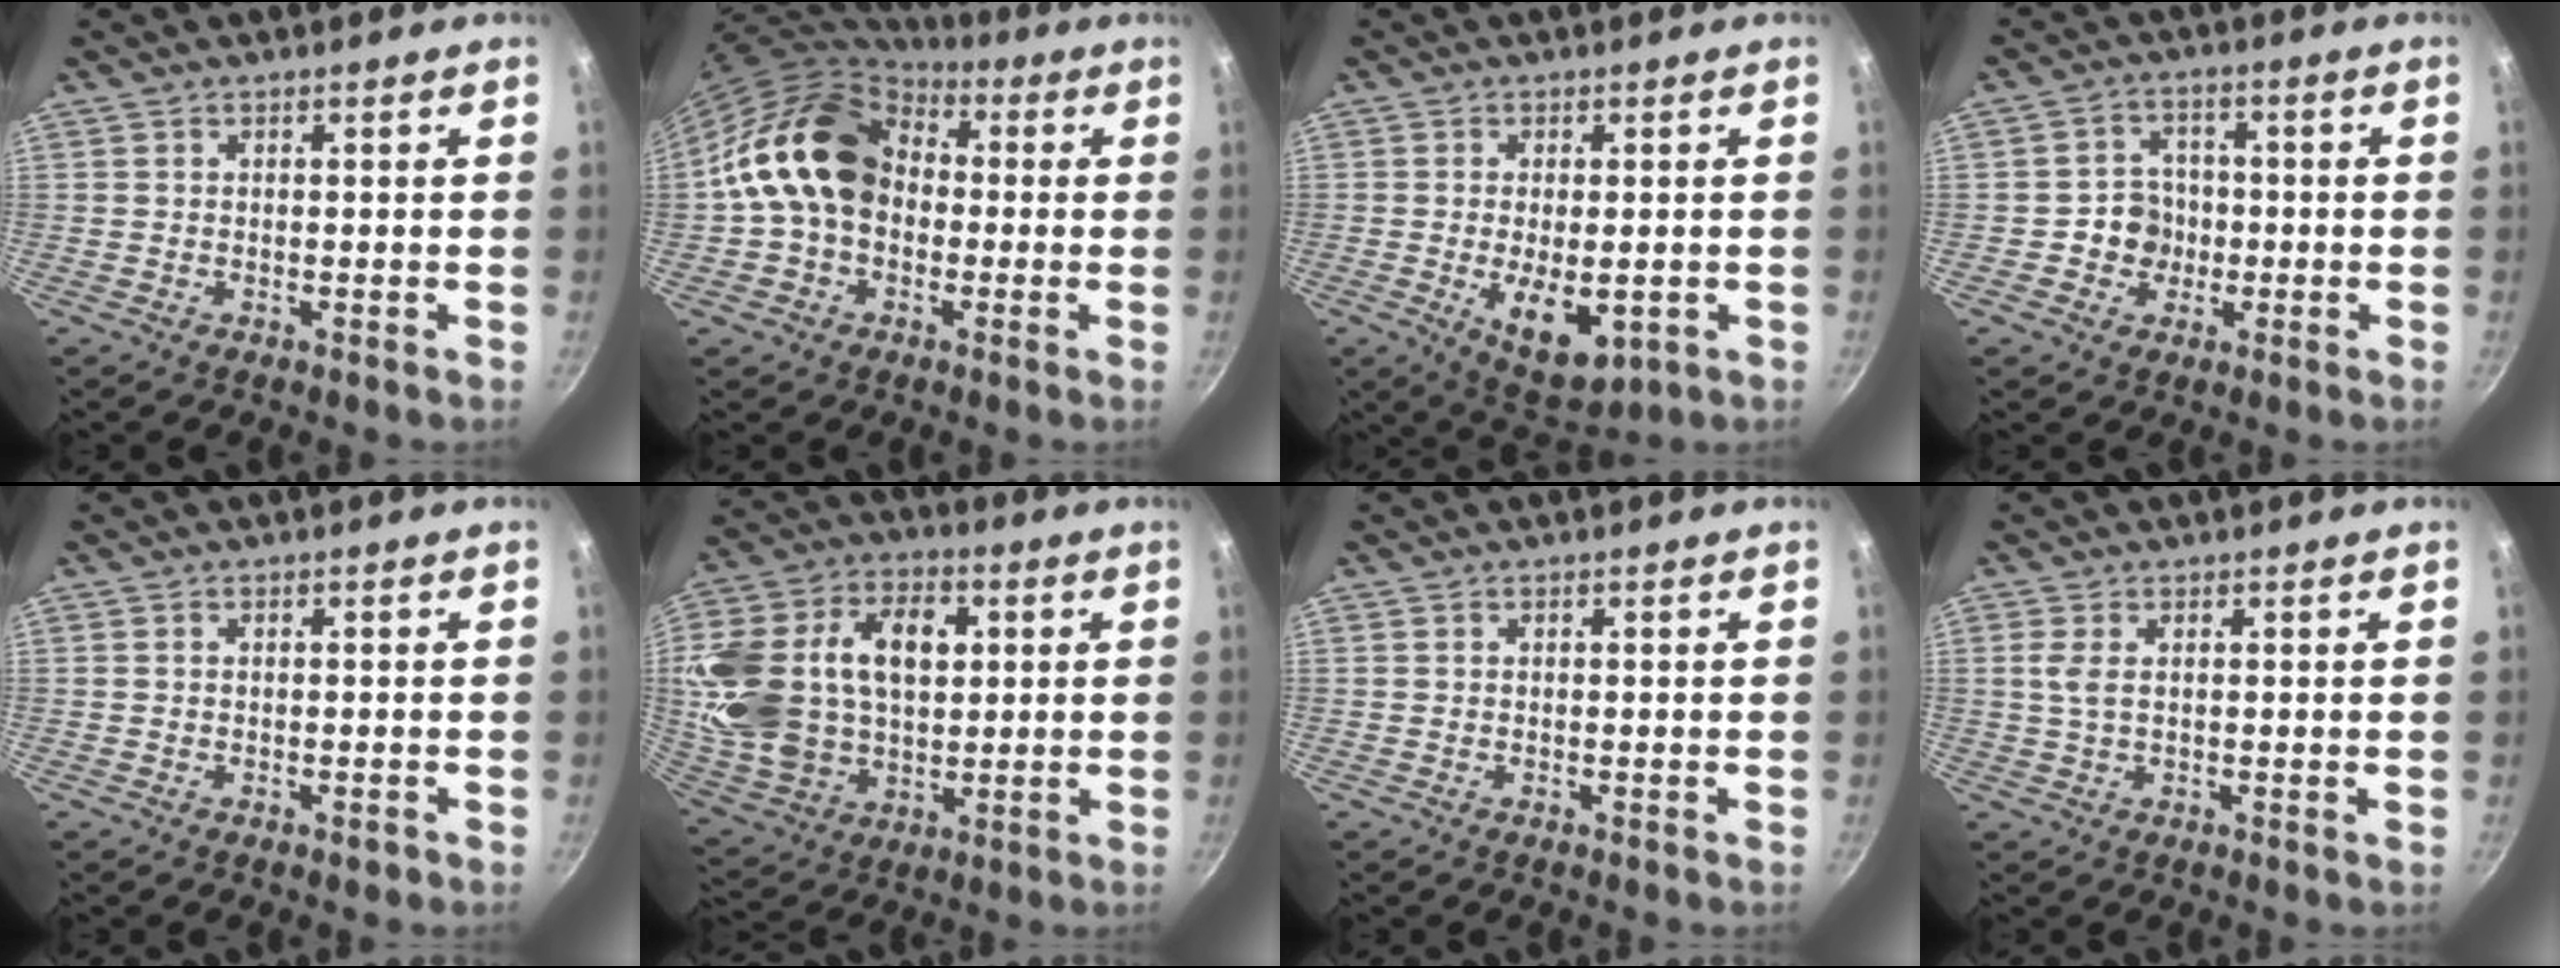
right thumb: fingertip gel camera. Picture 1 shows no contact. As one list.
[{"total": 16.4, "force": [0.5, 12.4, 10.7], "torque": [-0.158, 0.038, -0.006]}, {"total": 9.4, "force": [-1.9, 4.7, 8.0], "torque": [-0.112, -0.009, -0.013]}, {"total": 5.8, "force": [-1.2, 5.4, 1.9], "torque": [0.005, 0.016, -0.027]}, {"total": 0.9, "force": [-0.5, 0.4, 0.6], "torque": [-0.010, 0.003, -0.006]}, {"total": 24.8, "force": [3.8, 16.9, 17.7], "torque": [-0.340, 0.016, 0.073]}, {"total": 0.0}, {"total": 2.4, "force": [0.6, 0.9, 2.2], "torque": [-0.049, 0.000, 0.013]}]